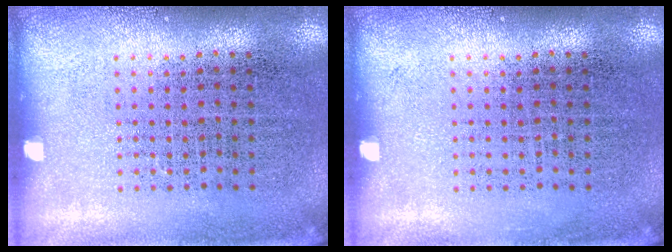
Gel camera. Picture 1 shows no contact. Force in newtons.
{"total": 0.0}